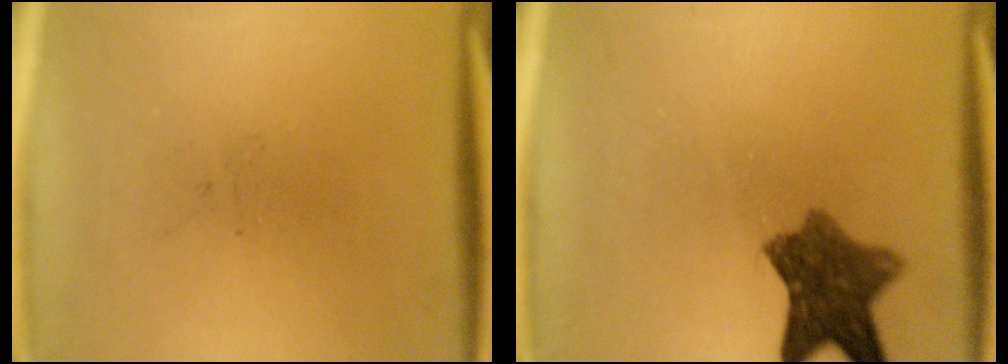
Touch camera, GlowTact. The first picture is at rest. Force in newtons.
{"total": 8.3}